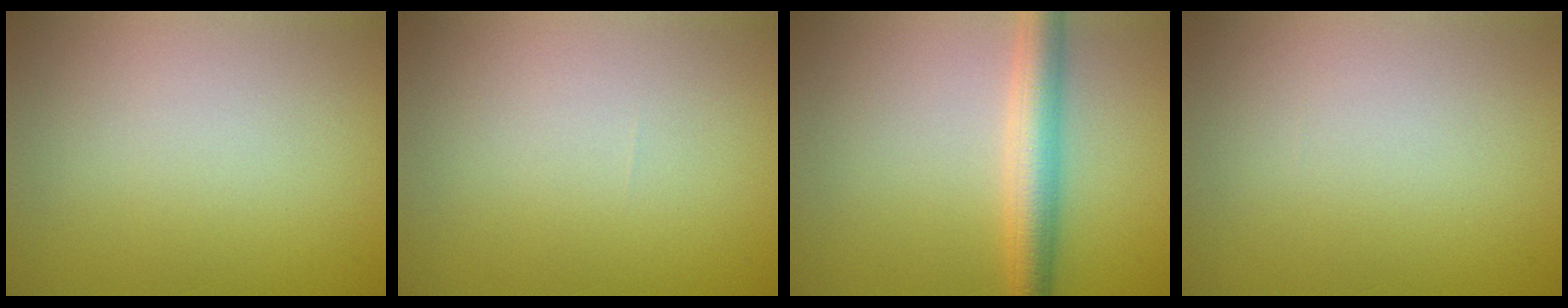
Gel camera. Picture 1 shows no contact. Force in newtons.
{"total": 0.0}
{"total": 4.4, "press": 4.4, "slide": 0.1}
{"total": 0.0}